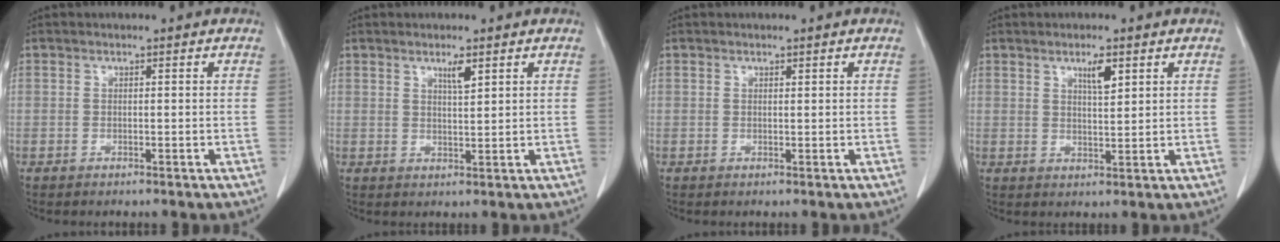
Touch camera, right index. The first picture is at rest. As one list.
[{"total": 2.5, "force": [1.6, 0.3, 1.9], "torque": [-0.036, -0.004, 0.027]}, {"total": 0.0}, {"total": 3.4, "force": [1.9, 0.7, 2.8], "torque": [-0.047, -0.004, 0.032]}]